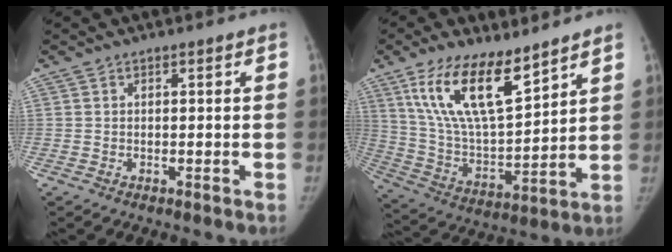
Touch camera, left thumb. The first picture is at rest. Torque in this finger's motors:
{"motor_torque": [0.73, 0.00, 1.70, -1.10, 0.19]}